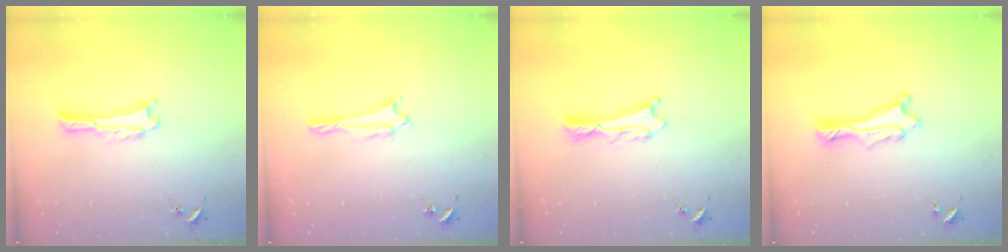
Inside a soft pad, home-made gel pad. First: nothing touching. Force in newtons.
{"total": 1.0, "press": 1.0, "slide": 0.1}
{"total": 1.3, "press": 1.2, "slide": 0.1}
{"total": 1.3, "press": 1.2, "slide": 0.1}